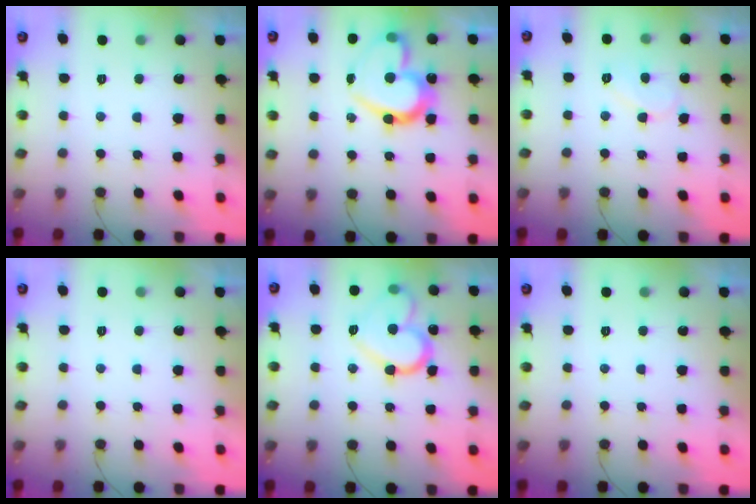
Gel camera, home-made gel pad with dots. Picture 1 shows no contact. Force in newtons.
{"total": 18.4, "press": 18.2, "slide": 2.0}
{"total": 5.2, "press": 5.2, "slide": 0.1}
{"total": 1.7, "press": 1.7, "slide": 0.1}
{"total": 15.0, "press": 14.9, "slide": 1.5}
{"total": 0.0}